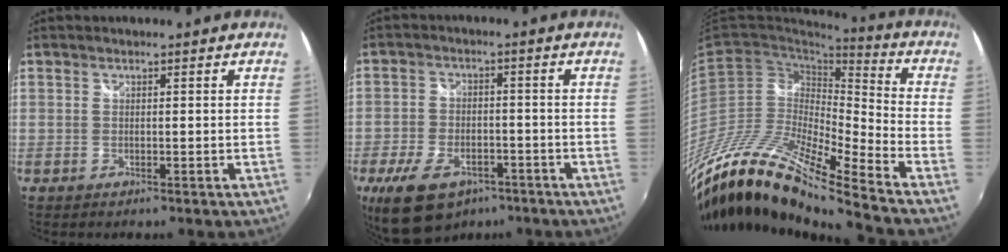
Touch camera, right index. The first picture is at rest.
{"total": 13.9, "force": [-8.5, 7.7, 7.8], "torque": [-0.179, -0.018, -0.141]}
{"total": 21.7, "force": [-16.8, 2.1, 13.5], "torque": [-0.230, -0.026, -0.324]}